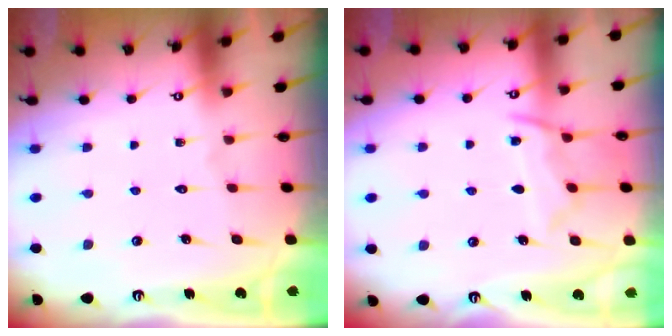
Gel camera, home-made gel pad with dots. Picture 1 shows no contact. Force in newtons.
{"total": 9.8, "press": 9.8, "slide": 0.8}